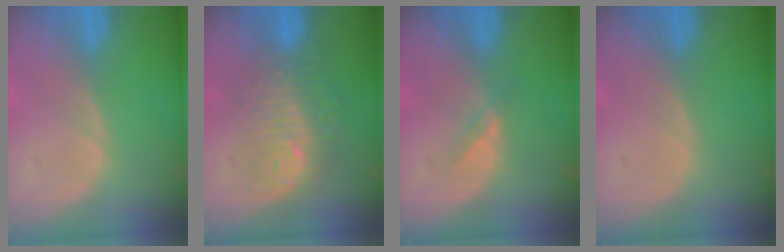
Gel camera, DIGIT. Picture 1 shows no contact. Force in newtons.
{"total": 9.0, "press": 8.7, "slide": 2.4}
{"total": 1.8, "press": 1.4, "slide": 1.0}
{"total": 0.0}